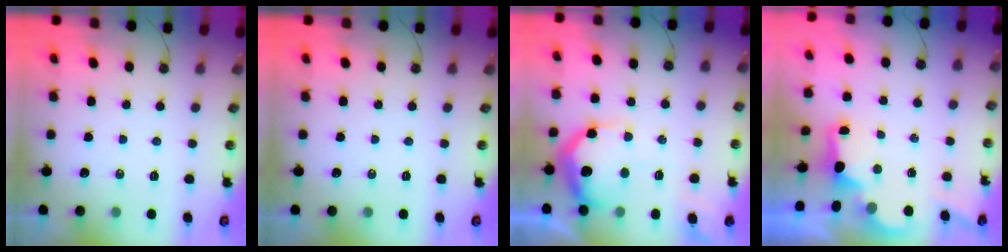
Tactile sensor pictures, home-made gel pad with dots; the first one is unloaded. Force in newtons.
{"total": 0.0}
{"total": 20.4, "press": 20.3, "slide": 1.8}
{"total": 2.6, "press": 2.5, "slide": 0.8}